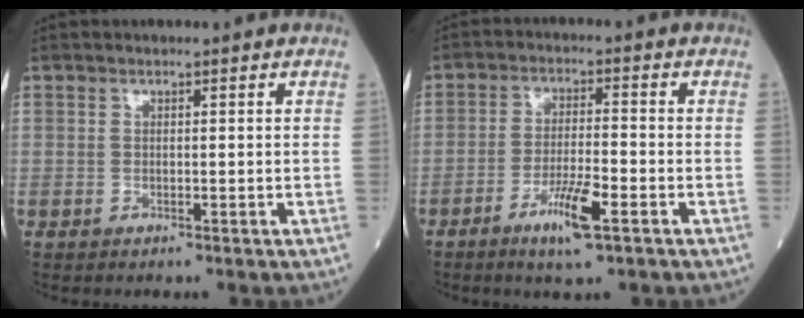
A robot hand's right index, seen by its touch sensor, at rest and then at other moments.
{"total": 6.8, "force": [-3.6, 0.7, 5.7], "torque": [-0.110, -0.009, -0.064]}